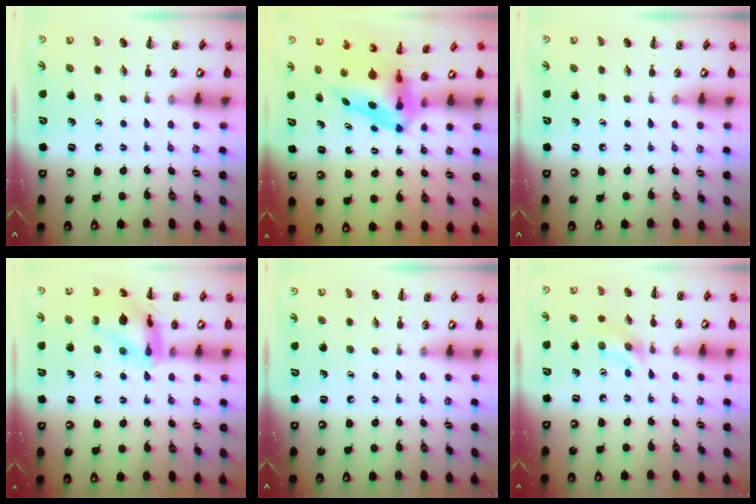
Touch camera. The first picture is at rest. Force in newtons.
{"total": 5.9, "press": 5.5, "slide": 1.9}
{"total": 0.0}
{"total": 13.9, "press": 13.8, "slide": 1.5}
{"total": 0.0}
{"total": 2.8, "press": 2.7, "slide": 0.9}